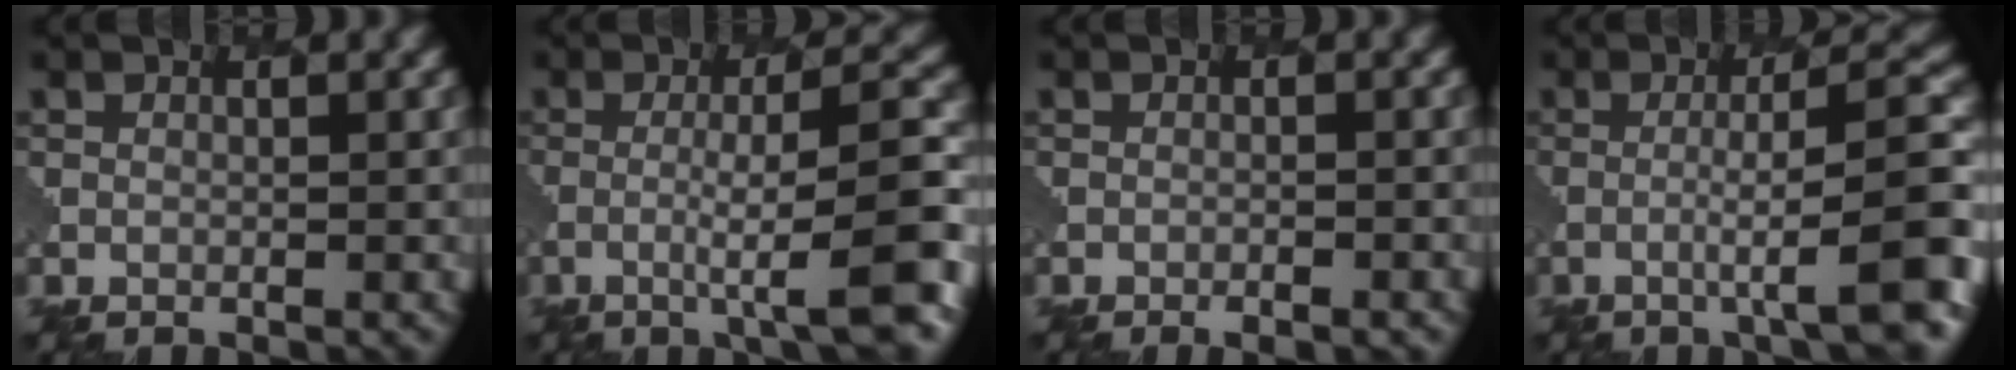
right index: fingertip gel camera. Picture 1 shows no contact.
{"total": 7.8, "force": [-2.1, 1.0, 7.4], "torque": [-0.106, 0.011, -0.048]}
{"total": 1.9, "force": [-1.4, 0.5, 1.2], "torque": [-0.014, 0.010, -0.021]}
{"total": 8.6, "force": [-2.4, 1.2, 8.2], "torque": [-0.107, 0.019, -0.045]}